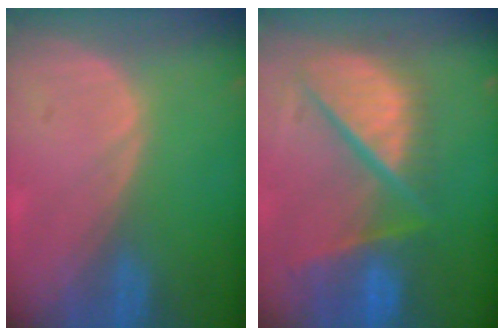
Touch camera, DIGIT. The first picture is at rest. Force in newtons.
{"total": 12.1, "press": 10.0, "slide": 6.8}